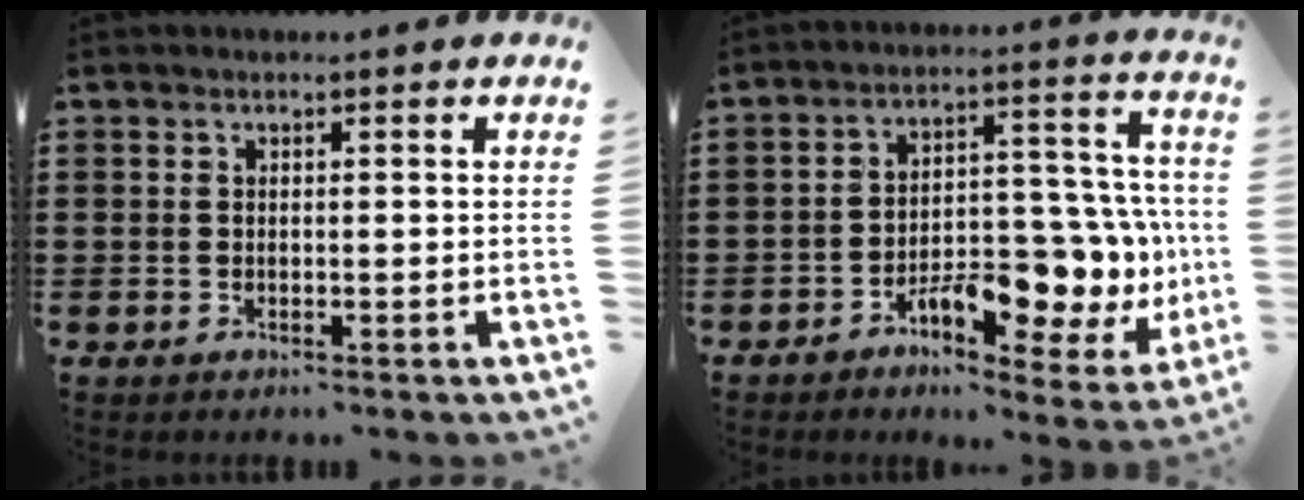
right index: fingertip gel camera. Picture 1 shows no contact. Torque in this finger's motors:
{"motor_torque": [1.73, -0.41, 1.05, 0.21]}